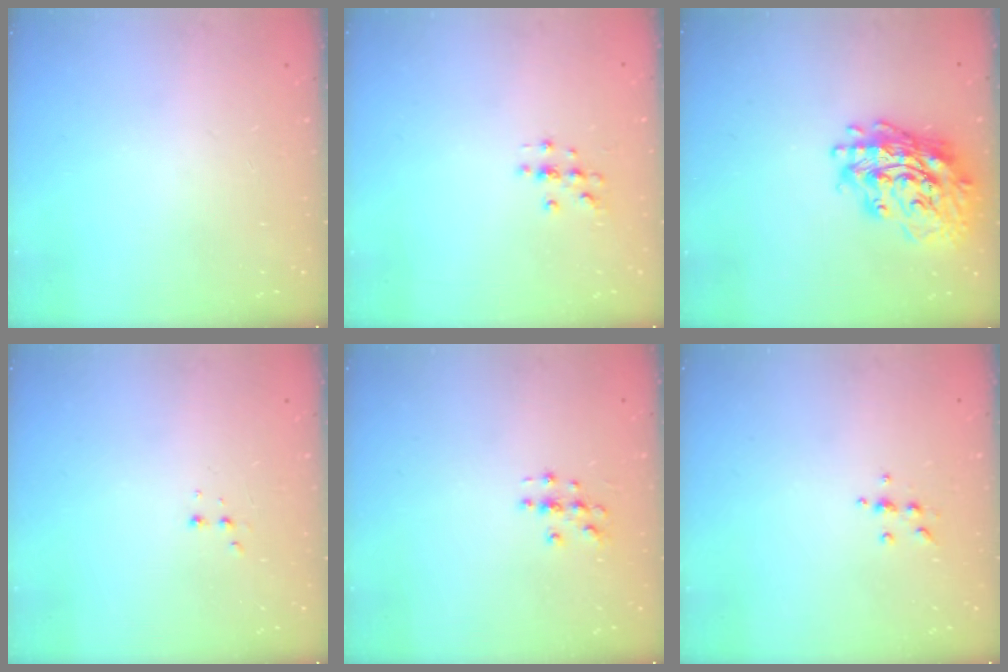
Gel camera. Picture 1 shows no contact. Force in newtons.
{"total": 2.0, "press": 2.0, "slide": 0.2}
{"total": 19.4, "press": 19.2, "slide": 3.0}
{"total": 2.9, "press": 2.7, "slide": 1.0}
{"total": 3.0, "press": 3.0, "slide": 0.3}
{"total": 5.7, "press": 5.7, "slide": 0.5}